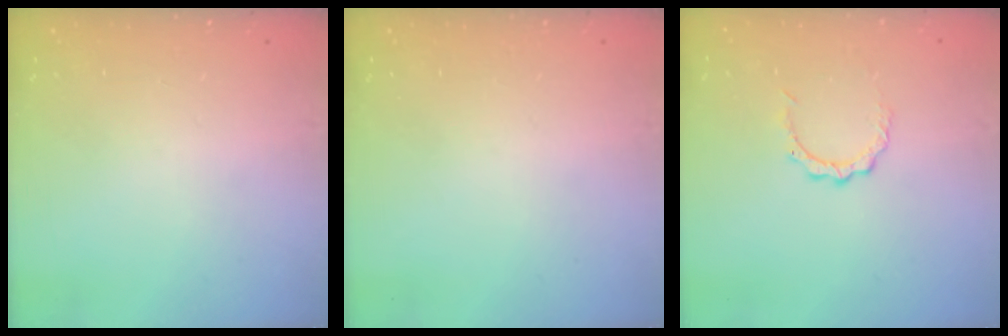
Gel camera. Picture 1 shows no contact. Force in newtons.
{"total": 0.0}
{"total": 3.0, "press": 3.0, "slide": 0.2}